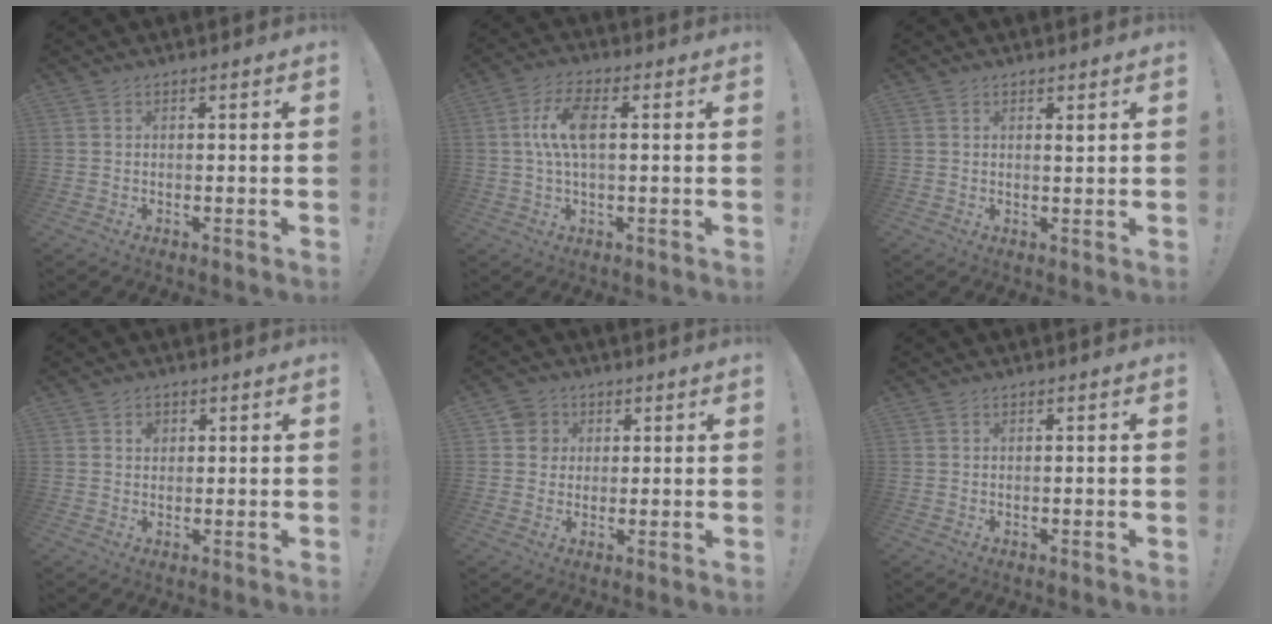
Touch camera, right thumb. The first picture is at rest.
{"total": 9.5, "force": [1.0, 3.8, 8.7], "torque": [-0.175, 0.004, 0.016]}
{"total": 1.0, "force": [0.7, 0.2, 0.7], "torque": [0.000, -0.006, 0.009]}
{"total": 1.8, "force": [0.6, 1.5, 0.7], "torque": [-0.006, -0.001, 0.008]}
{"total": 5.1, "force": [1.3, 4.8, 1.1], "torque": [-0.020, 0.006, 0.026]}
{"total": 0.0}